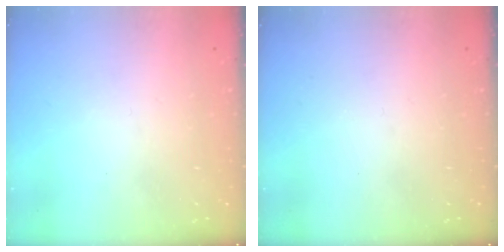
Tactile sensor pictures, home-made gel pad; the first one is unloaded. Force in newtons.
{"total": 0.0}